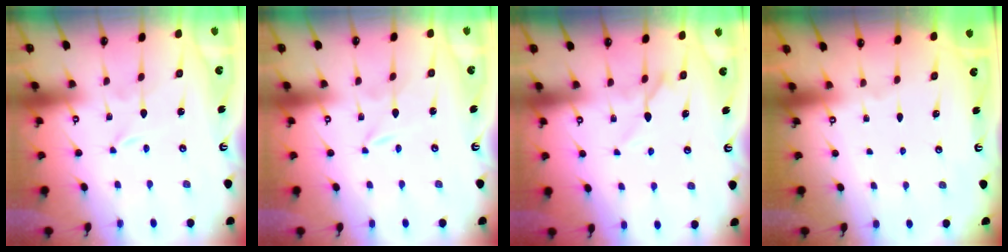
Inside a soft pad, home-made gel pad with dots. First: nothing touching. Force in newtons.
{"total": 0.0}
{"total": 5.5, "press": 5.4, "slide": 0.9}
{"total": 0.0}